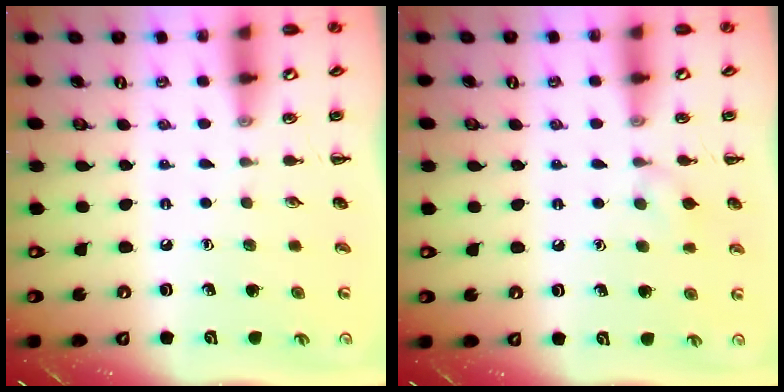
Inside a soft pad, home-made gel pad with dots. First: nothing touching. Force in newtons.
{"total": 6.7, "press": 6.3, "slide": 2.3}